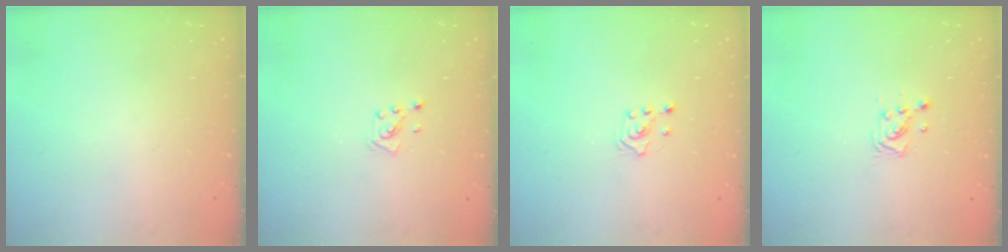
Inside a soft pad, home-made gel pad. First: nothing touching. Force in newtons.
{"total": 2.1, "press": 2.0, "slide": 0.3}
{"total": 2.1, "press": 1.8, "slide": 0.9}
{"total": 3.0, "press": 3.0, "slide": 0.5}